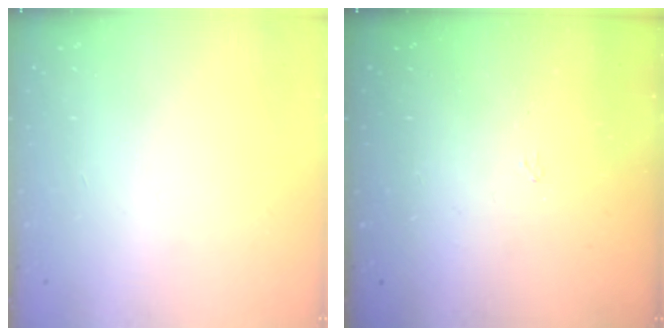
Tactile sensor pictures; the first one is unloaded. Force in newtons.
{"total": 2.9, "press": 2.9, "slide": 0.5}